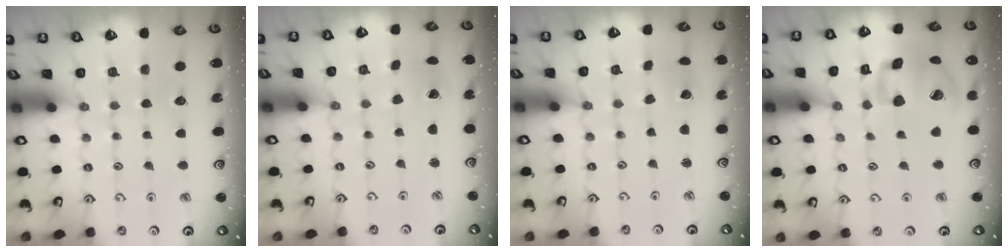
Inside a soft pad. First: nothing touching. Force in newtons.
{"total": 1.2, "press": 1.1, "slide": 0.4}
{"total": 2.5, "press": 2.5, "slide": 0.1}
{"total": 17.5, "press": 17.4, "slide": 2.5}